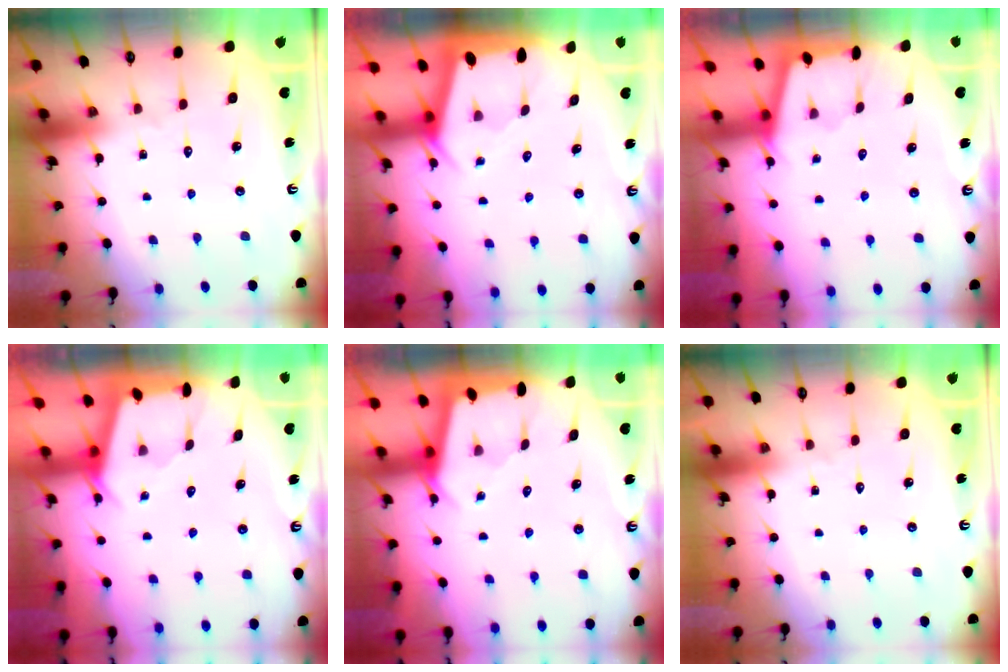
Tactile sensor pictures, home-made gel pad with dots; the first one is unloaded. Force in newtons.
{"total": 2.1, "press": 2.1, "slide": 0.3}
{"total": 2.2, "press": 2.2, "slide": 0.1}
{"total": 2.4, "press": 2.3, "slide": 0.3}
{"total": 2.6, "press": 2.6, "slide": 0.3}
{"total": 0.0}